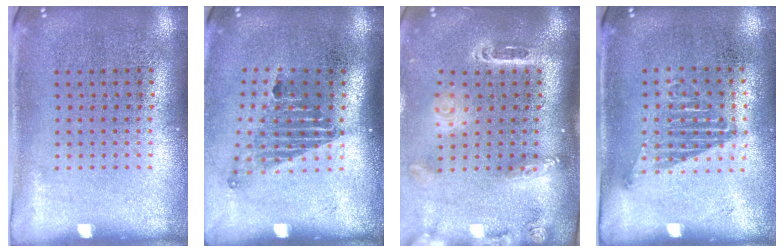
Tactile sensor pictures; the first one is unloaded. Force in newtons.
{"total": 1.6, "press": 1.2, "slide": 1.1}
{"total": 2.6, "press": 1.8, "slide": 1.8}
{"total": 1.2, "press": 1.0, "slide": 0.6}